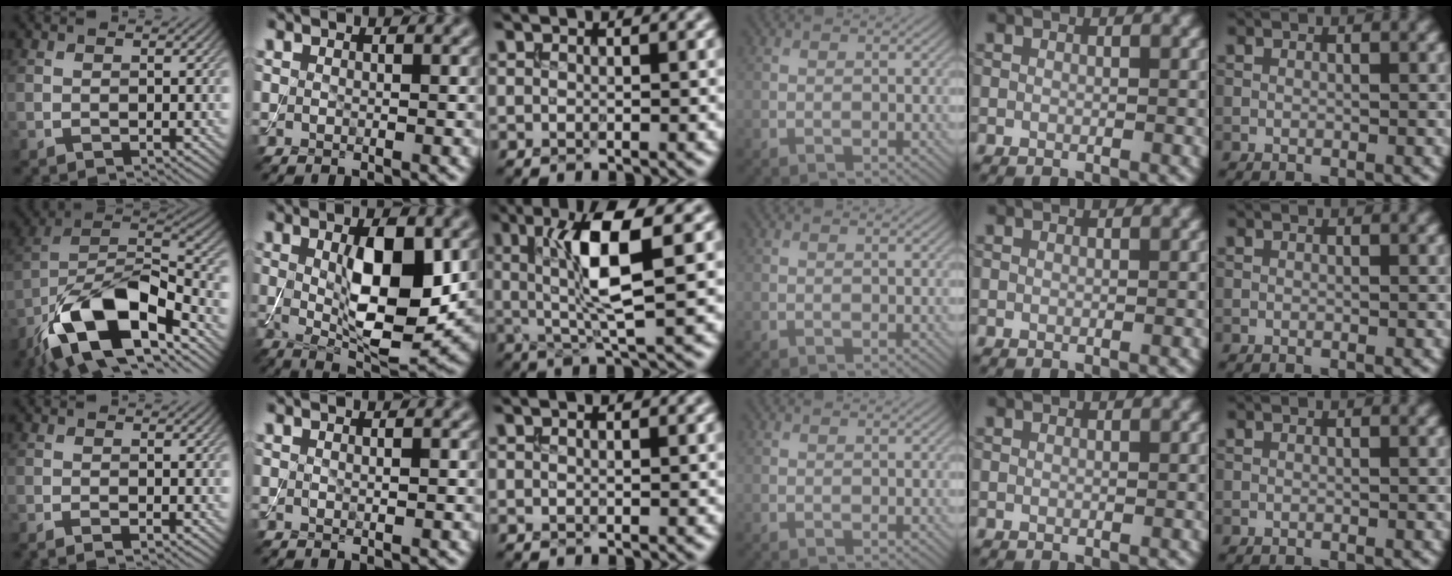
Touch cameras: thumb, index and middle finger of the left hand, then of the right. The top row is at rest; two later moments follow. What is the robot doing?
{"motion": "assemble", "object": "toy tower of hanoi"}